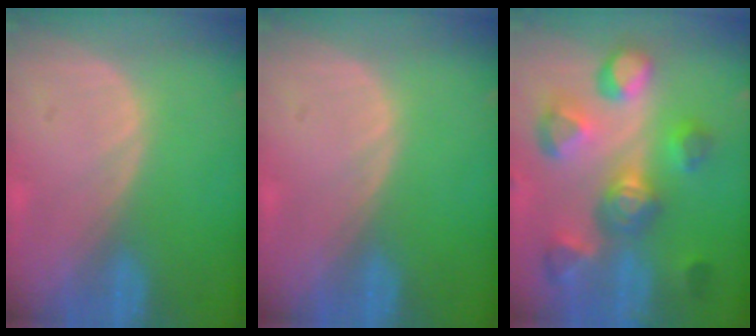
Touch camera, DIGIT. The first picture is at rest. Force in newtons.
{"total": 0.0}
{"total": 10.9, "press": 9.9, "slide": 4.5}